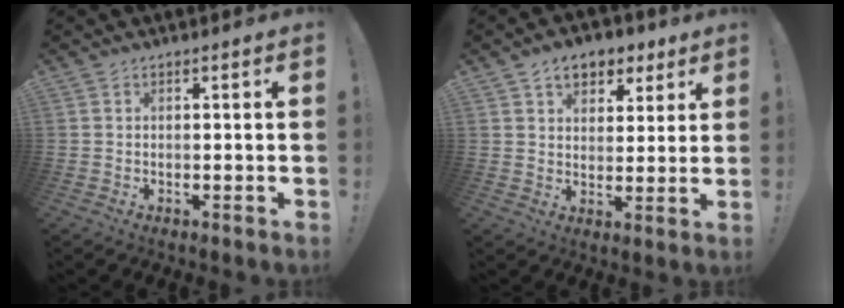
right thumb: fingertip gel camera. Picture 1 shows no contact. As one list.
[{"total": 8.5, "force": [4.8, 5.9, 3.7], "torque": [-0.054, -0.019, 0.092]}]